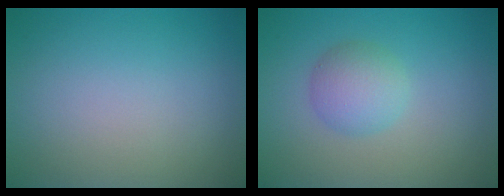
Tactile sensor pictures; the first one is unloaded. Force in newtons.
{"total": 2.9, "press": 2.9, "slide": 0.1}